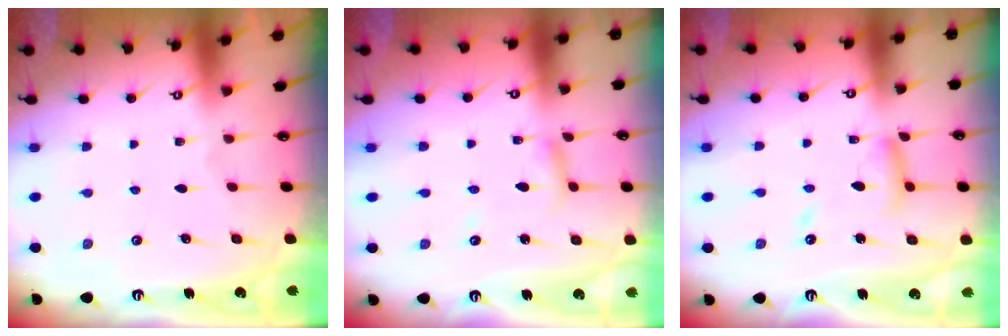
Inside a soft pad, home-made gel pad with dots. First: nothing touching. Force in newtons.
{"total": 5.2, "press": 5.2, "slide": 0.3}
{"total": 11.5, "press": 11.5, "slide": 0.9}